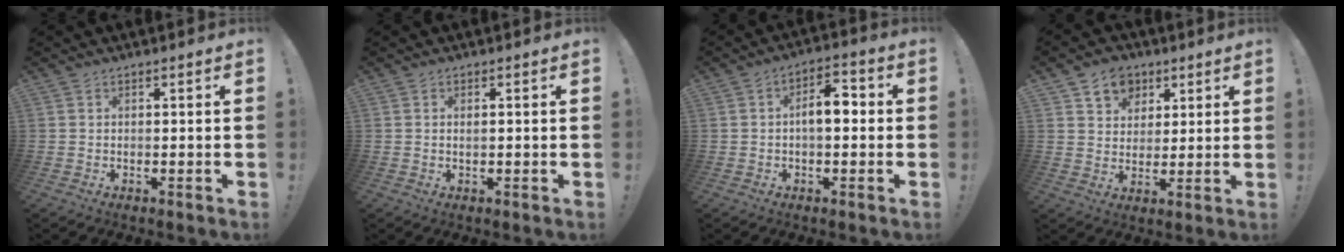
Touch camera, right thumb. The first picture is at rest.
{"total": 0.9, "force": [0.0, 0.2, 0.9], "torque": [-0.022, 0.003, 0.000]}
{"total": 7.8, "force": [-0.3, 3.8, 6.8], "torque": [-0.100, 0.014, -0.009]}
{"total": 8.9, "force": [4.6, 7.2, 2.4], "torque": [-0.032, -0.026, 0.091]}